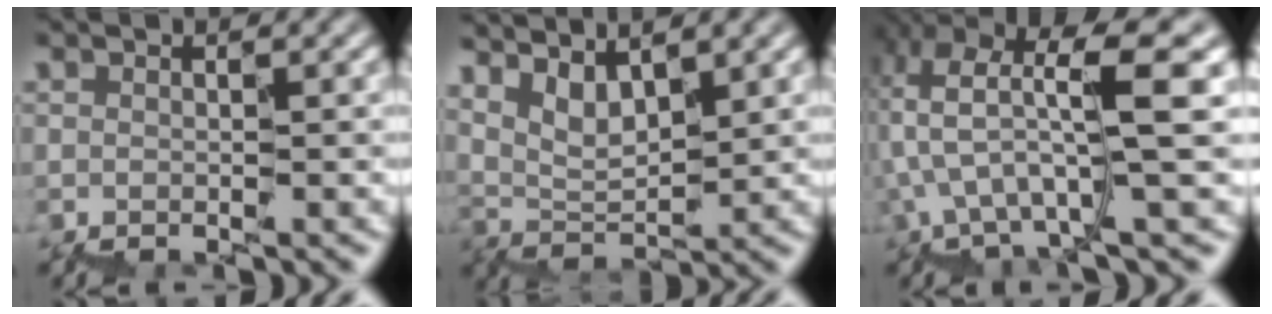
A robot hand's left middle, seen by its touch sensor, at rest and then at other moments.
{"total": 2.9, "force": [2.6, 0.9, 0.8], "torque": [-0.034, 0.002, 0.056]}
{"total": 8.9, "force": [0.5, 2.2, 8.6], "torque": [-0.164, 0.017, 0.020]}